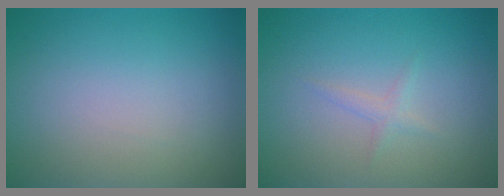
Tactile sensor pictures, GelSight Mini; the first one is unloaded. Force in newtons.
{"total": 0.5, "press": 0.5, "slide": 0.0}